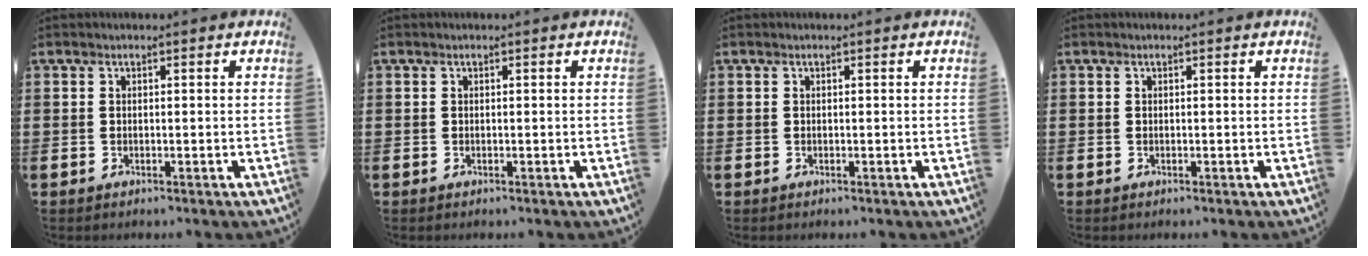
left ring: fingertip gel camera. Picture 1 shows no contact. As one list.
[{"total": 0.0}, {"total": 0.0}, {"total": 0.0}]